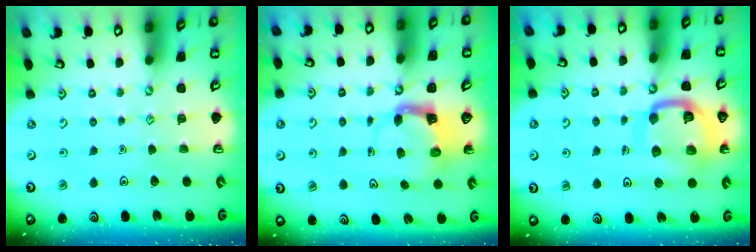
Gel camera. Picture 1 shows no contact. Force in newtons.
{"total": 3.7, "press": 3.6, "slide": 0.5}
{"total": 14.6, "press": 14.5, "slide": 1.4}